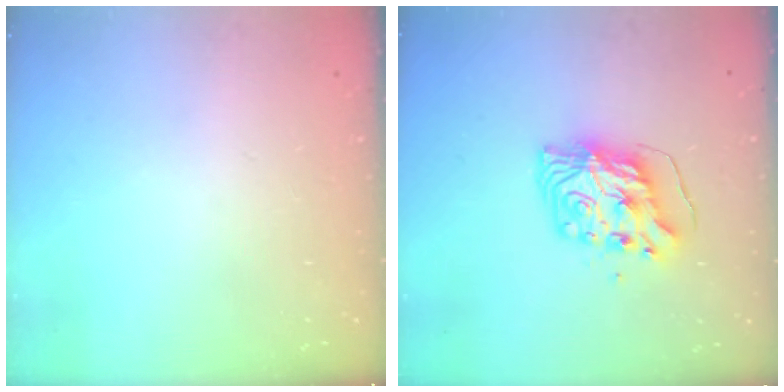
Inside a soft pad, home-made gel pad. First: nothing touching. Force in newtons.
{"total": 8.3, "press": 8.3, "slide": 0.9}